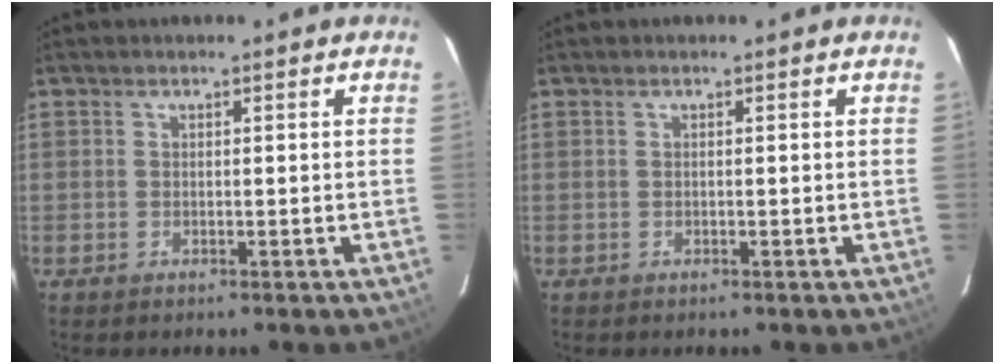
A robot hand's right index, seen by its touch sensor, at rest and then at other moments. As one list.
[{"total": 0.0}]